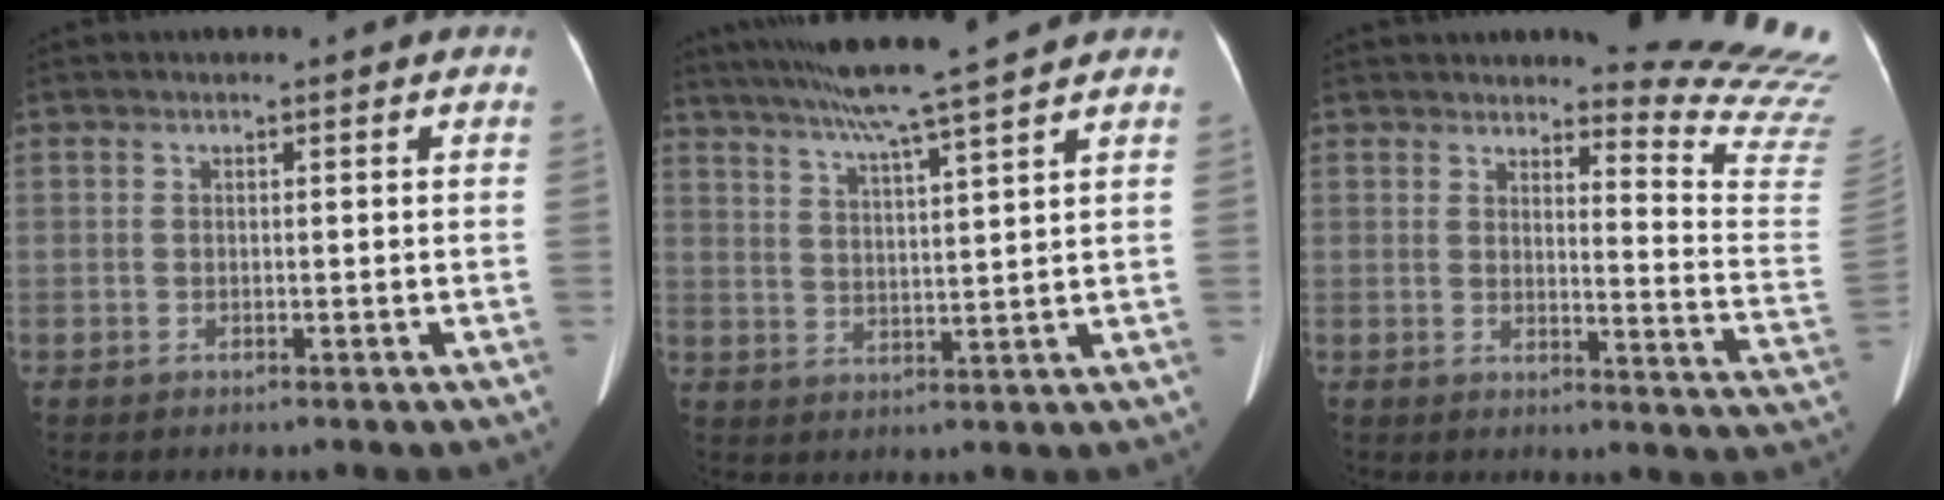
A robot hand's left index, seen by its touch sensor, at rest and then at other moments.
{"total": 12.7, "force": [10.7, -1.8, 6.6], "torque": [-0.114, 0.011, 0.163]}
{"total": 15.5, "force": [15.1, -1.0, 3.1], "torque": [-0.026, -0.155, 0.147]}